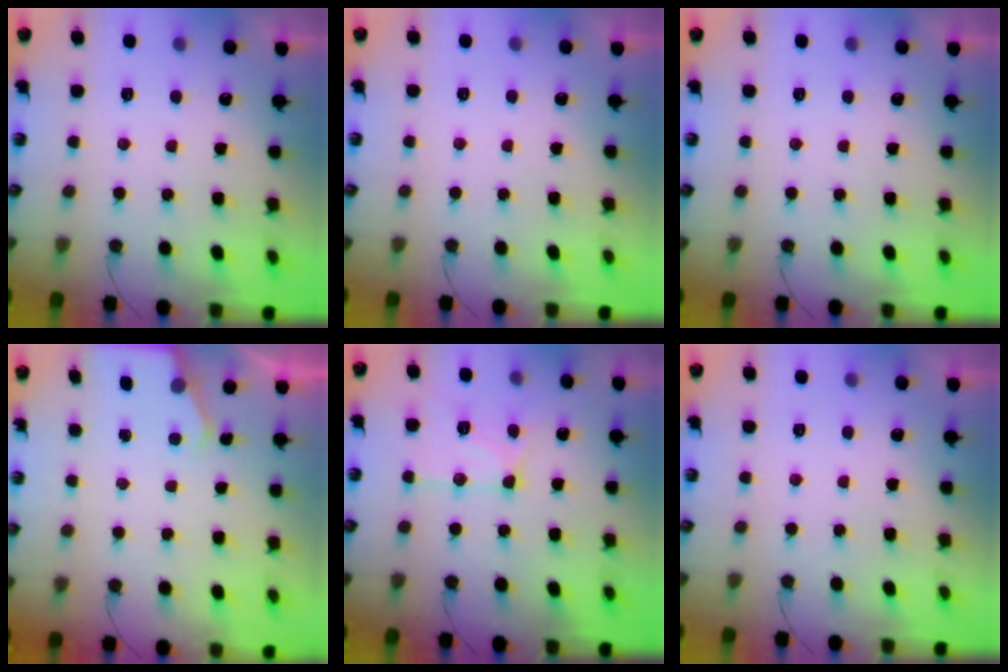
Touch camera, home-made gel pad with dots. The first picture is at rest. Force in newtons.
{"total": 0.0}
{"total": 0.0}
{"total": 2.8, "press": 2.8, "slide": 0.4}
{"total": 12.3, "press": 12.3, "slide": 0.9}
{"total": 0.0}